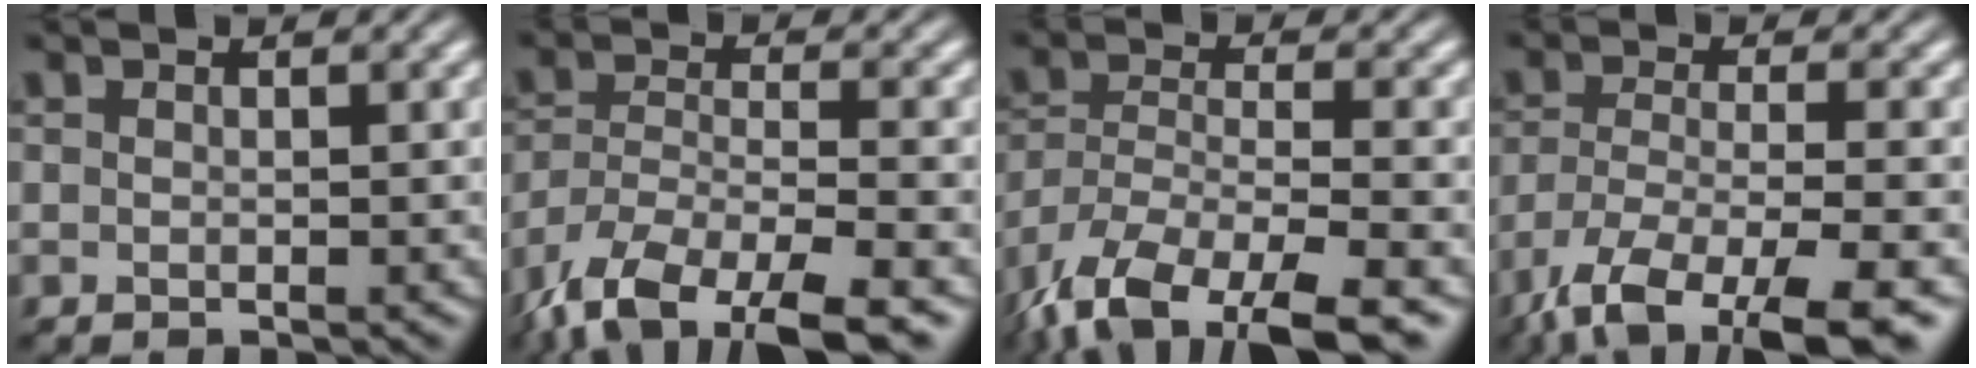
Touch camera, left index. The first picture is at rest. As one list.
[{"total": 10.7, "force": [-7.6, 3.8, 6.5], "torque": [-0.124, -0.025, -0.138]}, {"total": 11.9, "force": [-8.5, 4.3, 7.2], "torque": [-0.142, -0.028, -0.148]}, {"total": 10.3, "force": [-7.2, 2.9, 6.7], "torque": [-0.131, -0.020, -0.127]}]